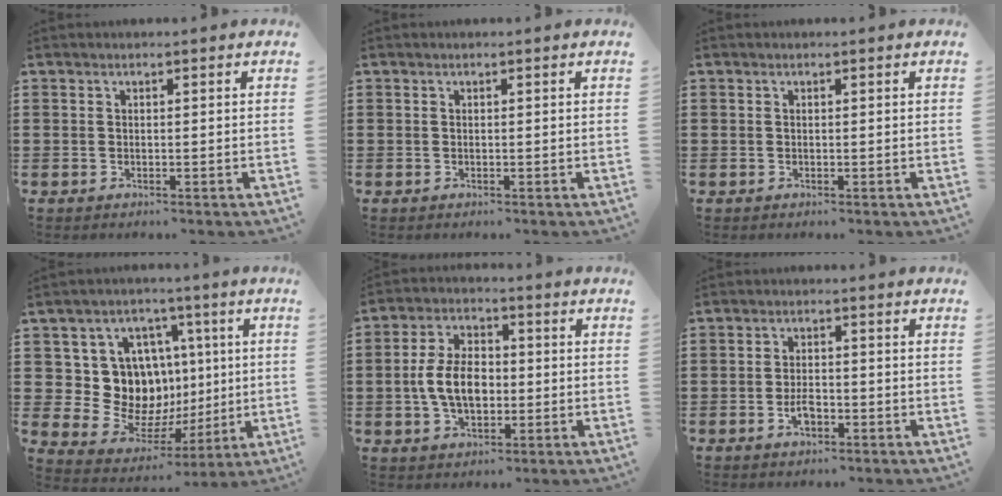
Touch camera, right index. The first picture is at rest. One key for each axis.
{"total": 0.0}
{"total": 0.0}
{"total": 11.9, "fx": 2.7, "fy": 10.8, "fz": 4.2, "tx": -0.107, "ty": -0.024, "tz": 0.064}
{"total": 7.5, "fx": -0.7, "fy": 4.4, "fz": 5.9, "tx": -0.136, "ty": 0.005, "tz": -0.019}
{"total": 3.0, "fx": -1.2, "fy": 1.4, "fz": 2.3, "tx": -0.052, "ty": -0.001, "tz": -0.024}